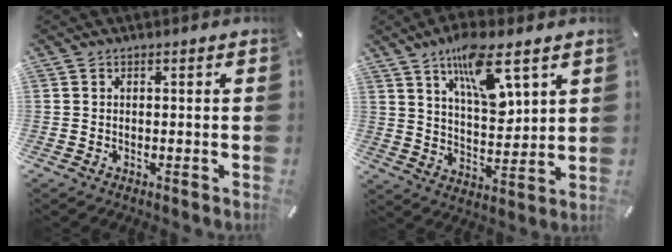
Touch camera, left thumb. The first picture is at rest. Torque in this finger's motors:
{"motor_torque": [1.33, 0.65, 0.71, 0.06, 0.16]}